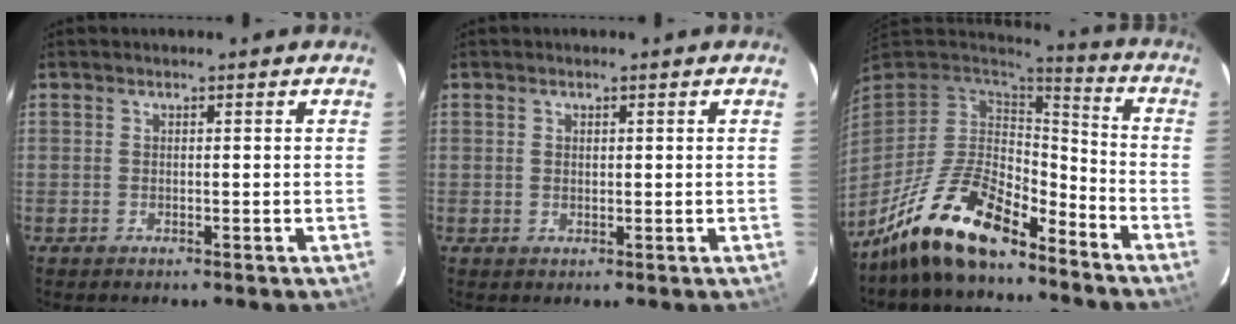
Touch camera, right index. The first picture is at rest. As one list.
[{"total": 1.0, "force": [0.3, 0.8, 0.4], "torque": [-0.005, 0.004, 0.006]}, {"total": 16.9, "force": [-12.4, 5.9, 9.8], "torque": [-0.208, -0.012, -0.227]}]